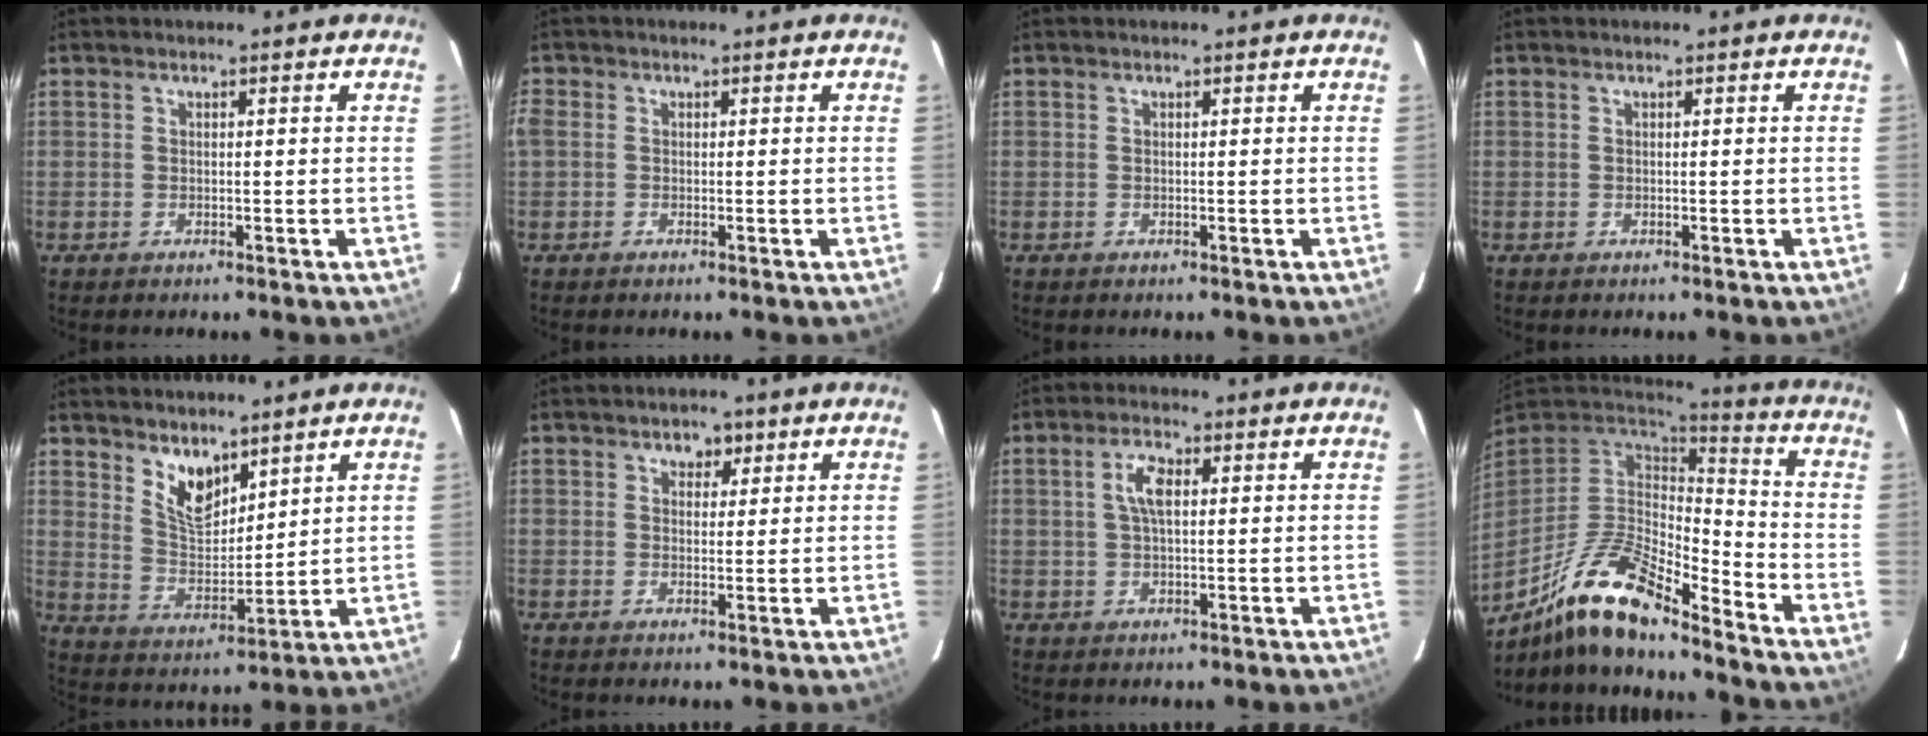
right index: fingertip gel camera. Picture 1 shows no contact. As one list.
[{"total": 2.2, "force": [-0.6, 1.8, 1.1], "torque": [-0.023, -0.002, -0.017]}, {"total": 0.0}, {"total": 0.0}, {"total": 7.9, "force": [5.6, 3.6, 4.1], "torque": [-0.065, -0.005, 0.112]}, {"total": 2.6, "force": [1.5, 2.0, 0.9], "torque": [-0.004, 0.003, 0.022]}, {"total": 4.2, "force": [1.0, 1.7, 3.7], "torque": [-0.072, 0.008, 0.020]}, {"total": 17.8, "force": [-12.8, 4.7, 11.5], "torque": [-0.227, -0.020, -0.245]}]